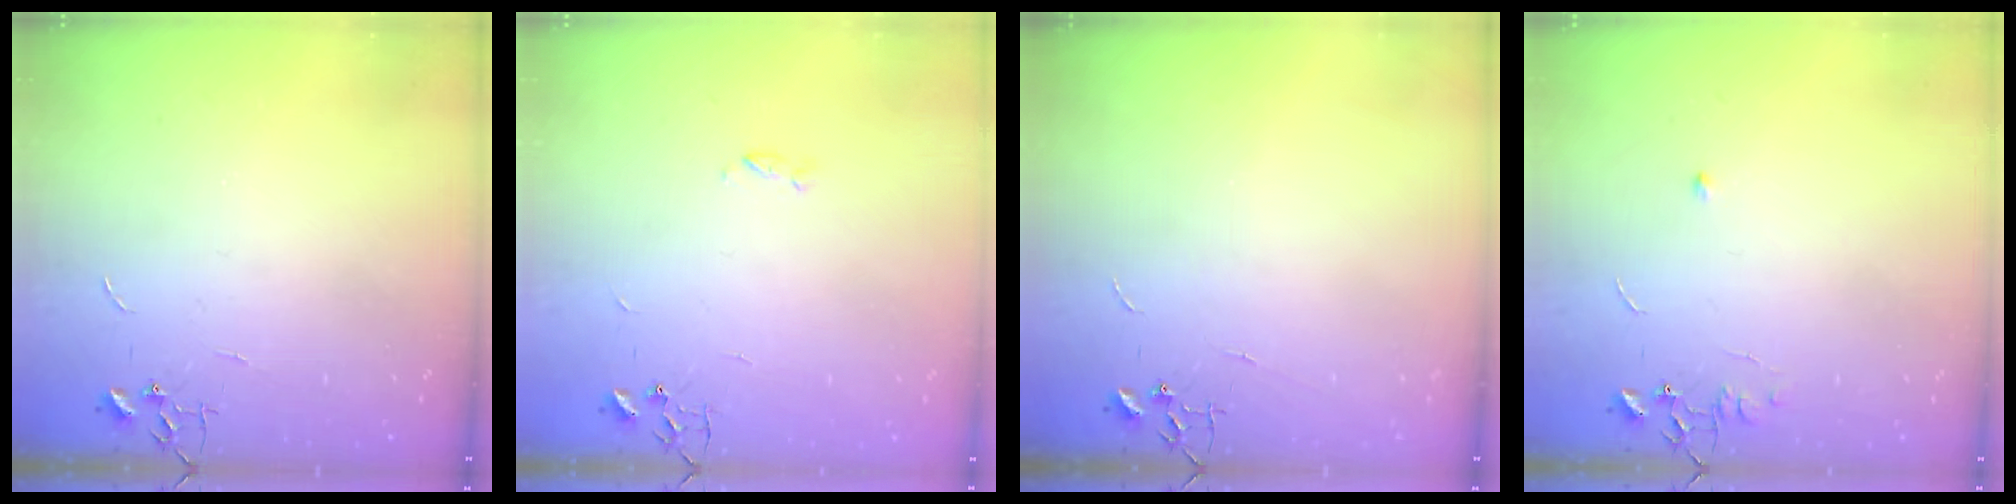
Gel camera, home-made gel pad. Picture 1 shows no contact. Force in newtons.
{"total": 2.4, "press": 2.4, "slide": 0.5}
{"total": 0.0}
{"total": 5.3, "press": 5.2, "slide": 0.8}